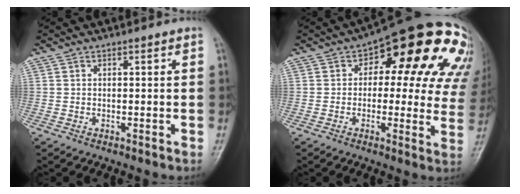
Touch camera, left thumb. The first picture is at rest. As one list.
[{"total": 22.0, "force": [8.9, 10.8, 17.0], "torque": [-0.158, 0.011, 0.098]}]